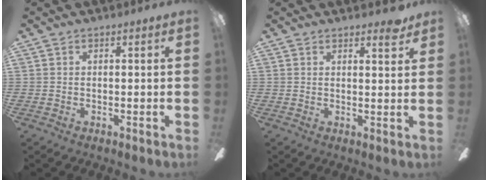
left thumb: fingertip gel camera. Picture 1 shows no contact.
{"total": 3.0, "force": [2.5, 0.5, 1.6], "torque": [-0.011, -0.015, 0.039]}